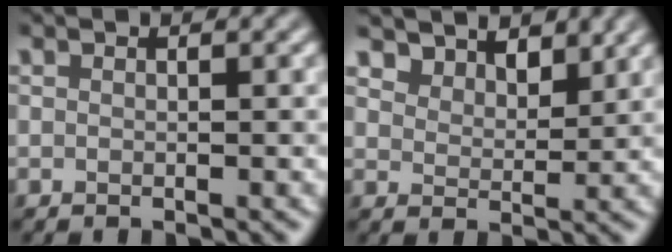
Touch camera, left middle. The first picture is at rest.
{"total": 4.1, "force": [3.6, 1.7, 0.9], "torque": [-0.035, -0.026, 0.076]}